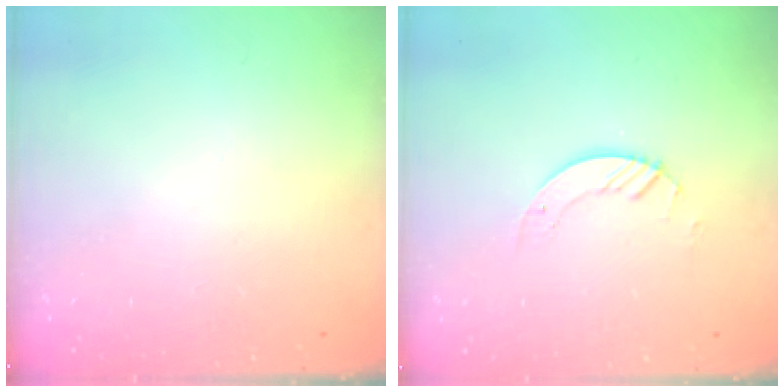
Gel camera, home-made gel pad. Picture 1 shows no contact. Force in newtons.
{"total": 3.0, "press": 3.0, "slide": 0.2}